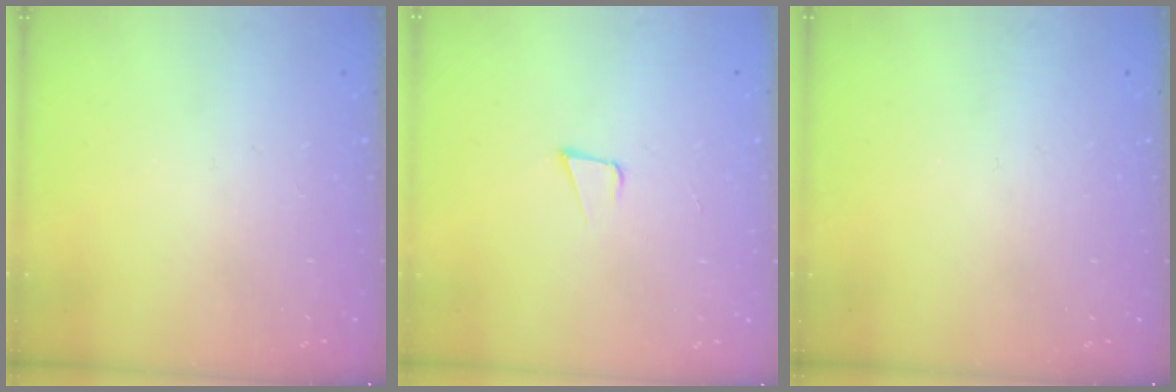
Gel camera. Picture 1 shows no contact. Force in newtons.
{"total": 4.1, "press": 3.1, "slide": 2.7}
{"total": 0.0}